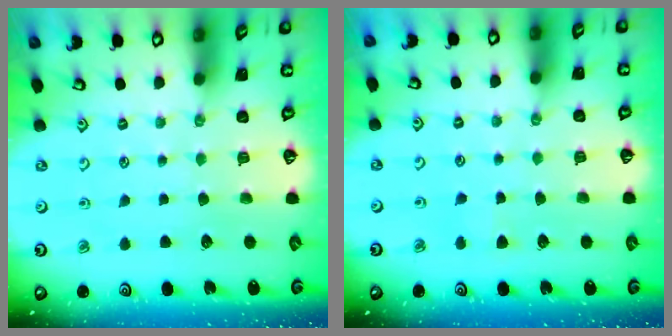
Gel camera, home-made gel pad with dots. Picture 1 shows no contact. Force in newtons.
{"total": 3.5, "press": 3.5, "slide": 0.6}